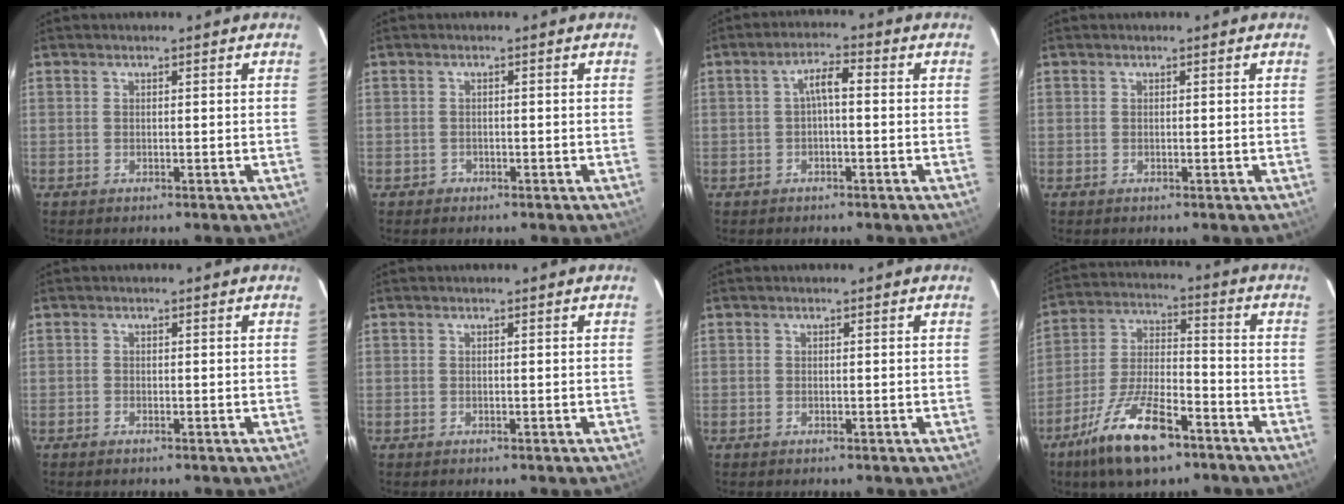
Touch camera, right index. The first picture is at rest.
{"total": 1.1, "force": [-0.7, 0.9, -0.1], "torque": [0.000, 0.005, -0.009]}
{"total": 3.4, "force": [-0.3, 1.0, 3.3], "torque": [-0.062, 0.013, -0.004]}
{"total": 0.0}
{"total": 0.6, "force": [-0.5, 0.2, 0.2], "torque": [-0.006, -0.001, -0.012]}
{"total": 0.0}
{"total": 0.0}
{"total": 15.8, "force": [-10.1, 5.5, 10.8], "torque": [-0.223, -0.016, -0.182]}